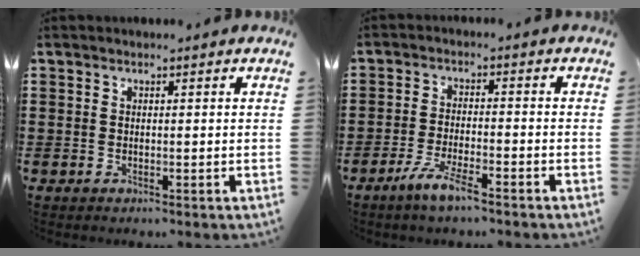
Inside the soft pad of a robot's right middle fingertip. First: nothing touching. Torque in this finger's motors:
{"motor_torque": [2.14, 0.00, 0.22, 0.11]}